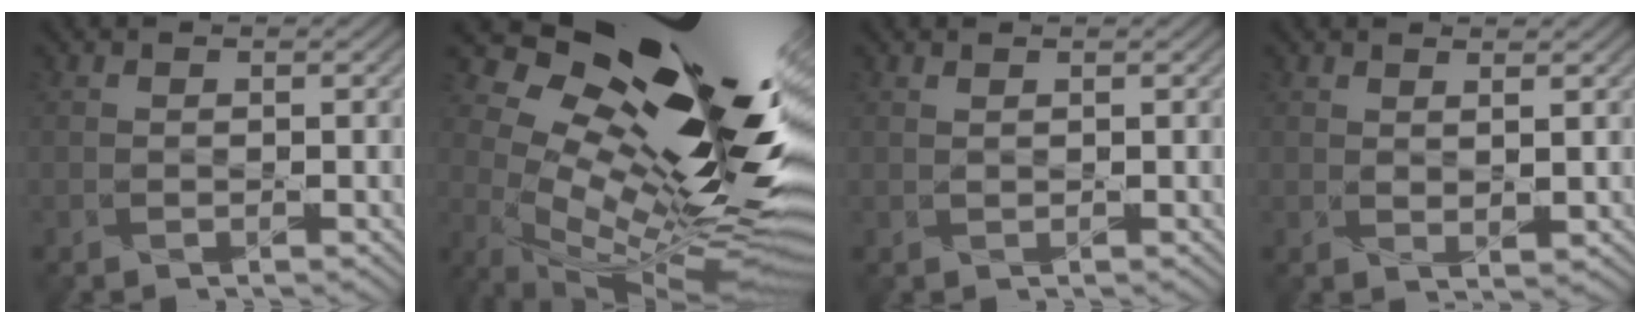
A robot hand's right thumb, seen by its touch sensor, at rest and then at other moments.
{"total": 19.0, "force": [6.9, 8.1, 15.7], "torque": [-0.251, 0.015, 0.116]}
{"total": 0.6, "force": [0.6, 0.1, 0.1], "torque": [-0.003, 0.005, 0.011]}
{"total": 1.3, "force": [1.2, 0.2, 0.6], "torque": [-0.015, -0.004, 0.025]}